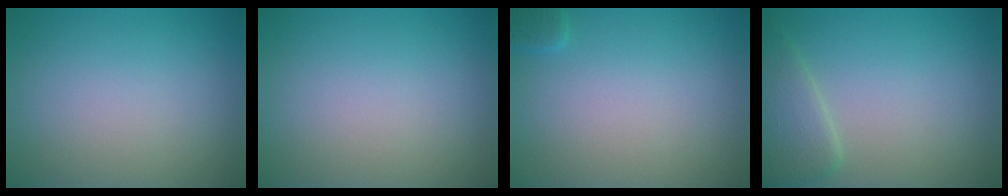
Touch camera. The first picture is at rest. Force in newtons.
{"total": 0.0}
{"total": 0.8, "press": 0.8, "slide": 0.1}
{"total": 3.0, "press": 2.9, "slide": 0.2}